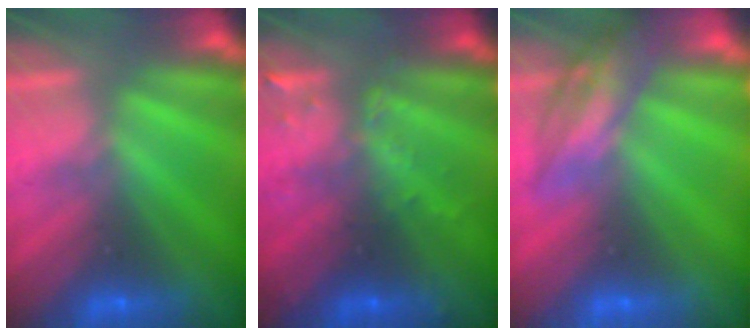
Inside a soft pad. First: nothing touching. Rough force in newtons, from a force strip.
{"total": 3.0}
{"total": 2.4}